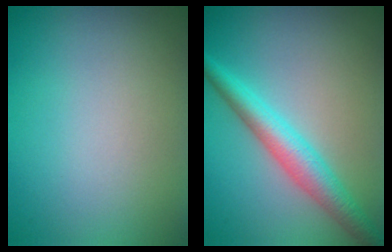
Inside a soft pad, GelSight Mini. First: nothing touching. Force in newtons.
{"total": 4.1, "press": 4.1, "slide": 0.1}